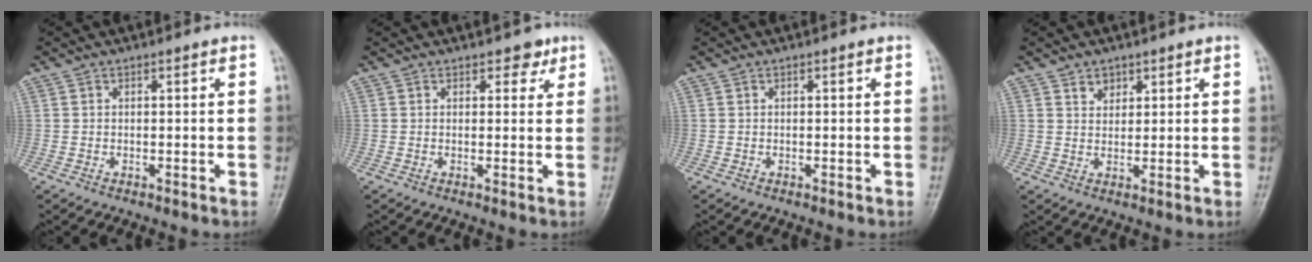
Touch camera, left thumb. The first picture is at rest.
{"total": 2.2, "force": [1.5, 1.4, 0.8], "torque": [0.008, -0.006, 0.015]}
{"total": 0.0}
{"total": 2.6, "force": [1.8, 1.8, 0.6], "torque": [0.007, -0.011, 0.028]}